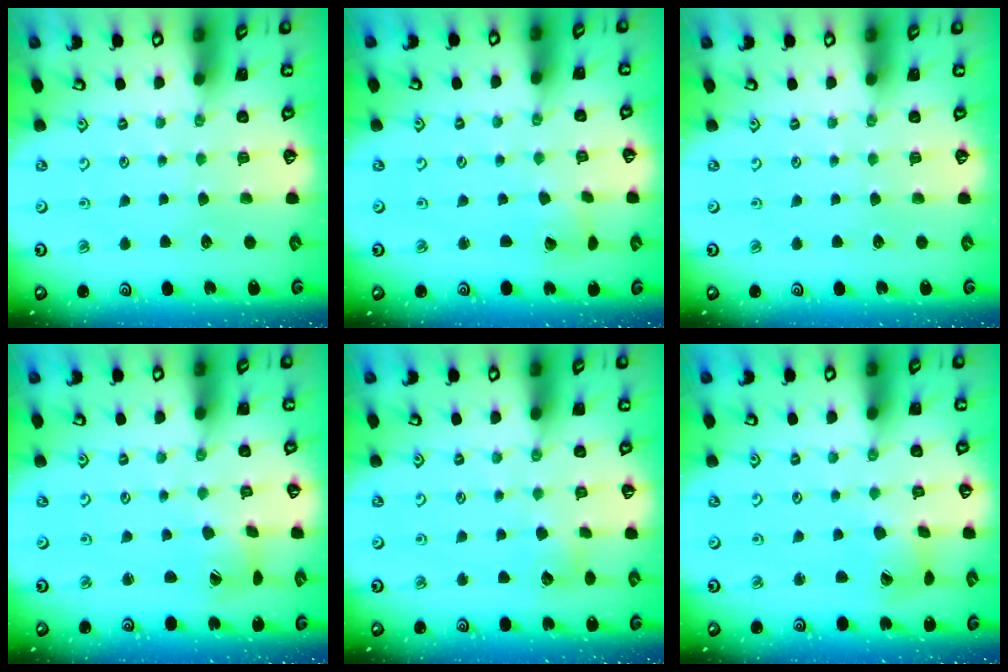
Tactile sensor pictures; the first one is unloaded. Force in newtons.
{"total": 3.0, "press": 3.0, "slide": 0.4}
{"total": 0.0}
{"total": 3.7, "press": 3.7, "slide": 0.5}
{"total": 3.4, "press": 3.4, "slide": 0.4}
{"total": 5.1, "press": 5.1, "slide": 0.7}